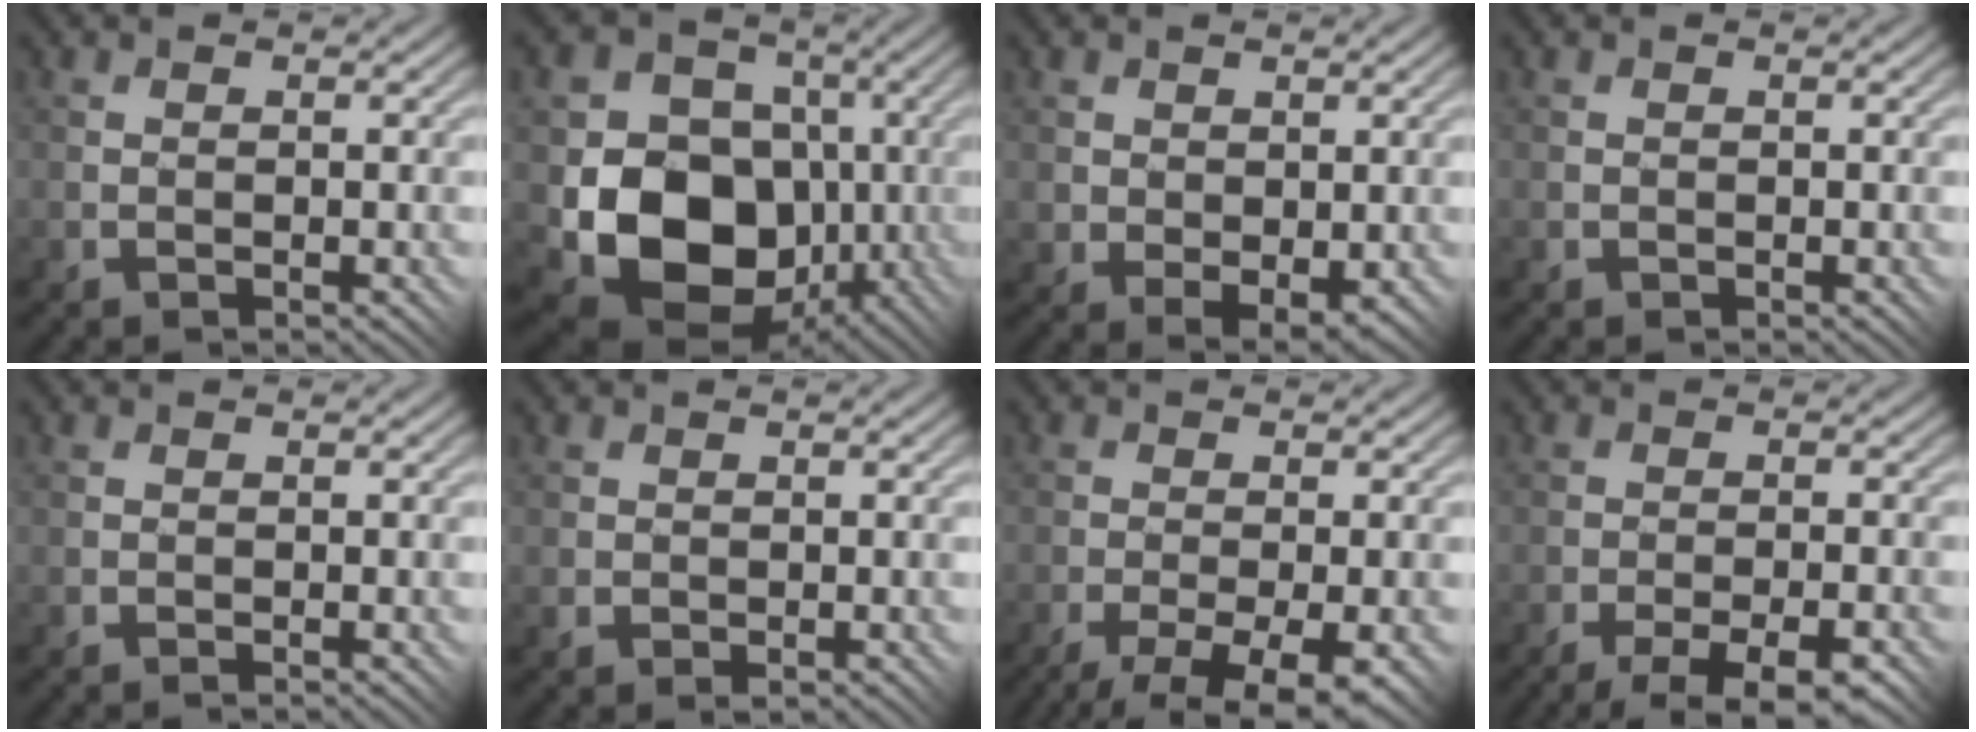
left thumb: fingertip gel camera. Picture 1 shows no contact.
{"total": 13.0, "force": [-2.5, 10.4, 7.3], "torque": [-0.133, -0.019, -0.055]}
{"total": 2.8, "force": [0.7, 2.0, 1.8], "torque": [-0.047, -0.014, 0.020]}
{"total": 0.0}
{"total": 0.0}
{"total": 0.7, "force": [-0.1, 0.6, 0.5], "torque": [-0.011, -0.005, -0.001]}
{"total": 8.9, "force": [-6.2, 2.5, 5.8], "torque": [-0.094, -0.021, -0.079]}
{"total": 7.1, "force": [-5.1, 1.8, 4.5], "torque": [-0.068, 0.003, -0.073]}